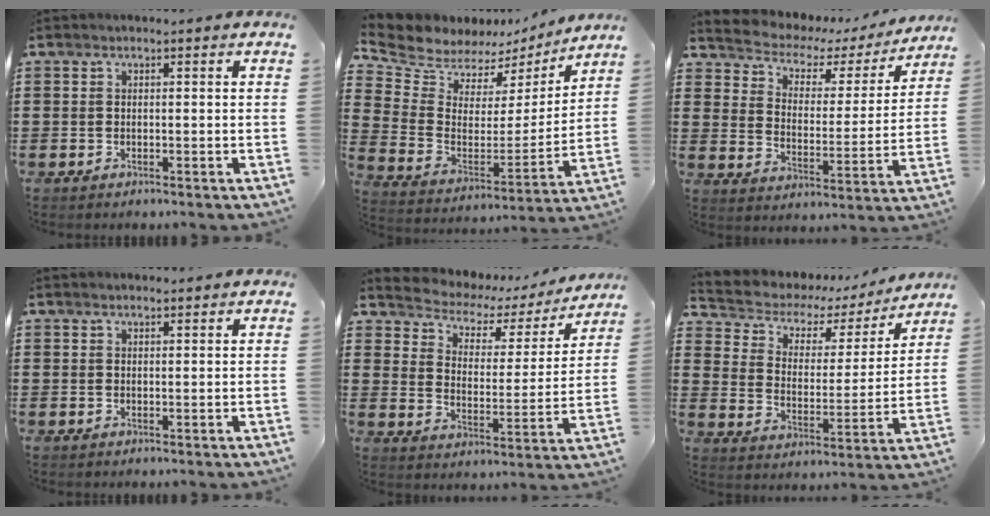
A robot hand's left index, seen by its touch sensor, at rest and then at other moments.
{"total": 8.1, "force": [7.3, 3.2, 1.0], "torque": [-0.069, -0.052, 0.130]}
{"total": 3.4, "force": [2.7, 1.9, 0.8], "torque": [-0.039, -0.024, 0.035]}
{"total": 1.1, "force": [1.0, 0.0, 0.3], "torque": [-0.007, 0.000, 0.020]}
{"total": 3.4, "force": [2.7, 1.9, 0.8], "torque": [-0.040, -0.022, 0.035]}
{"total": 4.4, "force": [3.3, 2.7, 1.1], "torque": [-0.049, -0.022, 0.047]}